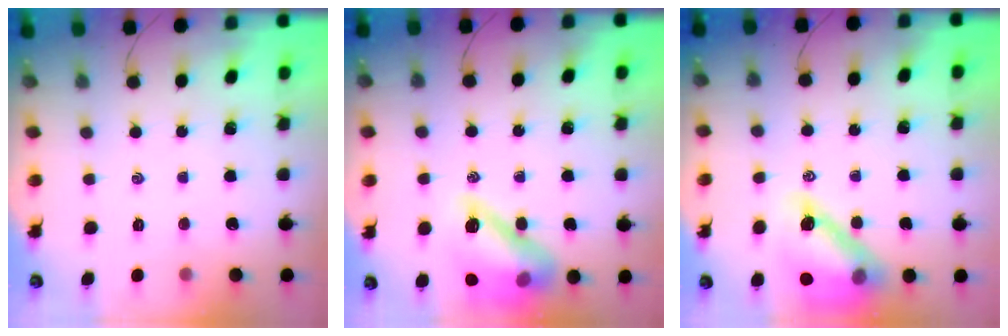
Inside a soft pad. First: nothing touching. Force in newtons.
{"total": 15.4, "press": 15.1, "slide": 2.9}
{"total": 15.5, "press": 14.9, "slide": 4.4}